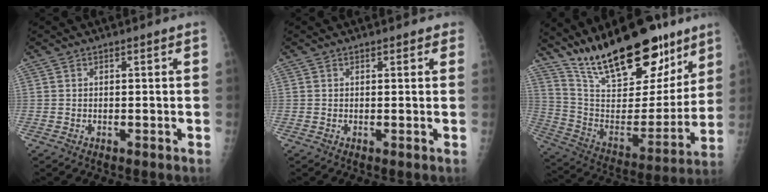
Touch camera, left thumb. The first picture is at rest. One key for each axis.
{"total": 1.4, "fx": 1.0, "fy": 0.8, "fz": 0.4, "tx": 0.013, "ty": -0.002, "tz": 0.005}
{"total": 26.6, "fx": 19.1, "fy": 10.0, "fz": 15.6, "tx": -0.214, "ty": -0.082, "tz": 0.320}